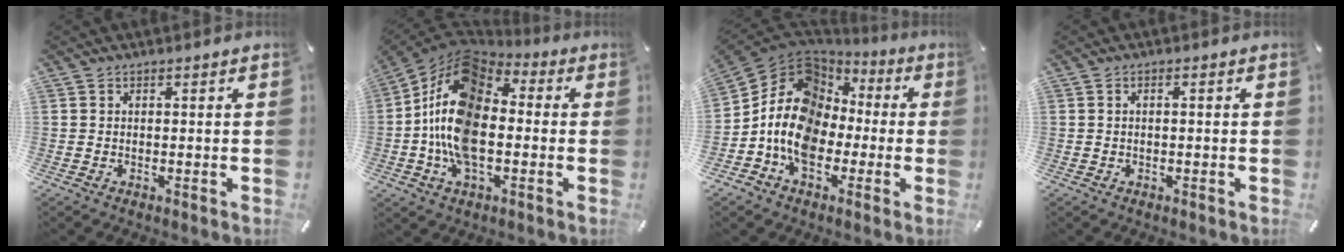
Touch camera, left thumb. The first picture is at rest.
{"total": 18.2, "force": [-3.1, 11.0, 14.2], "torque": [-0.291, 0.014, -0.062]}
{"total": 15.0, "force": [-2.5, 12.4, 8.1], "torque": [-0.183, 0.011, -0.046]}
{"total": 1.0, "force": [-0.3, 0.2, 0.9], "torque": [-0.015, -0.002, -0.004]}